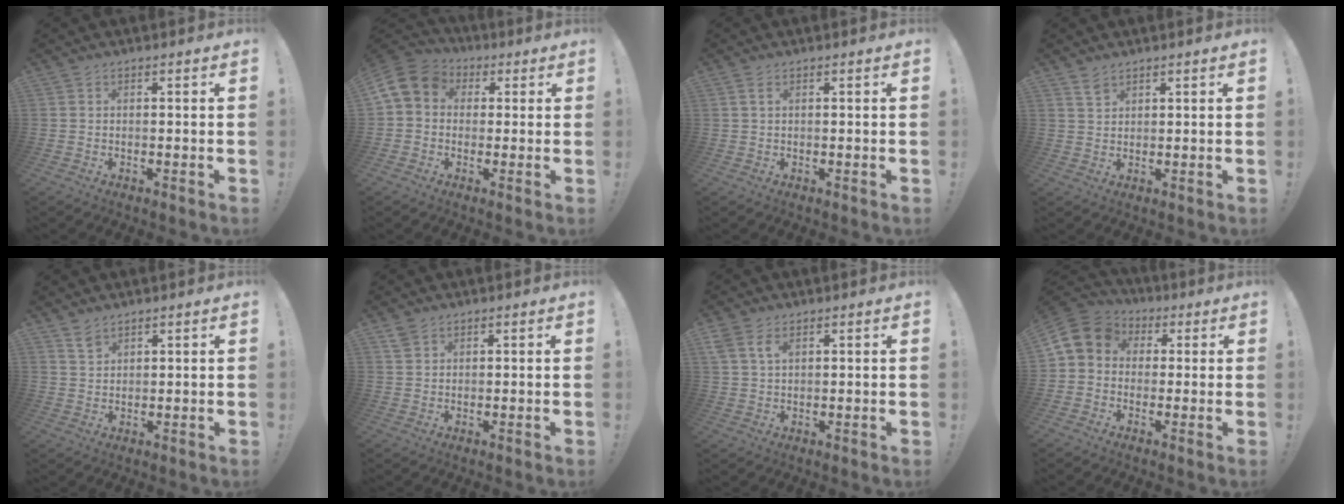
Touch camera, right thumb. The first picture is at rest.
{"total": 8.8, "force": [1.4, 7.5, 4.6], "torque": [-0.089, 0.006, 0.034]}
{"total": 1.7, "force": [0.7, 0.6, 1.4], "torque": [-0.030, 0.003, 0.013]}
{"total": 3.1, "force": [2.4, 1.6, 1.2], "torque": [-0.005, -0.017, 0.043]}
{"total": 3.5, "force": [2.8, 1.7, 1.3], "torque": [-0.008, -0.022, 0.050]}
{"total": 2.7, "force": [2.0, 1.5, 1.0], "torque": [-0.019, -0.006, 0.039]}
{"total": 4.5, "force": [2.2, 2.5, 3.0], "torque": [-0.059, -0.001, 0.042]}
{"total": 8.5, "force": [1.0, 7.4, 4.1], "torque": [-0.067, 0.009, 0.027]}